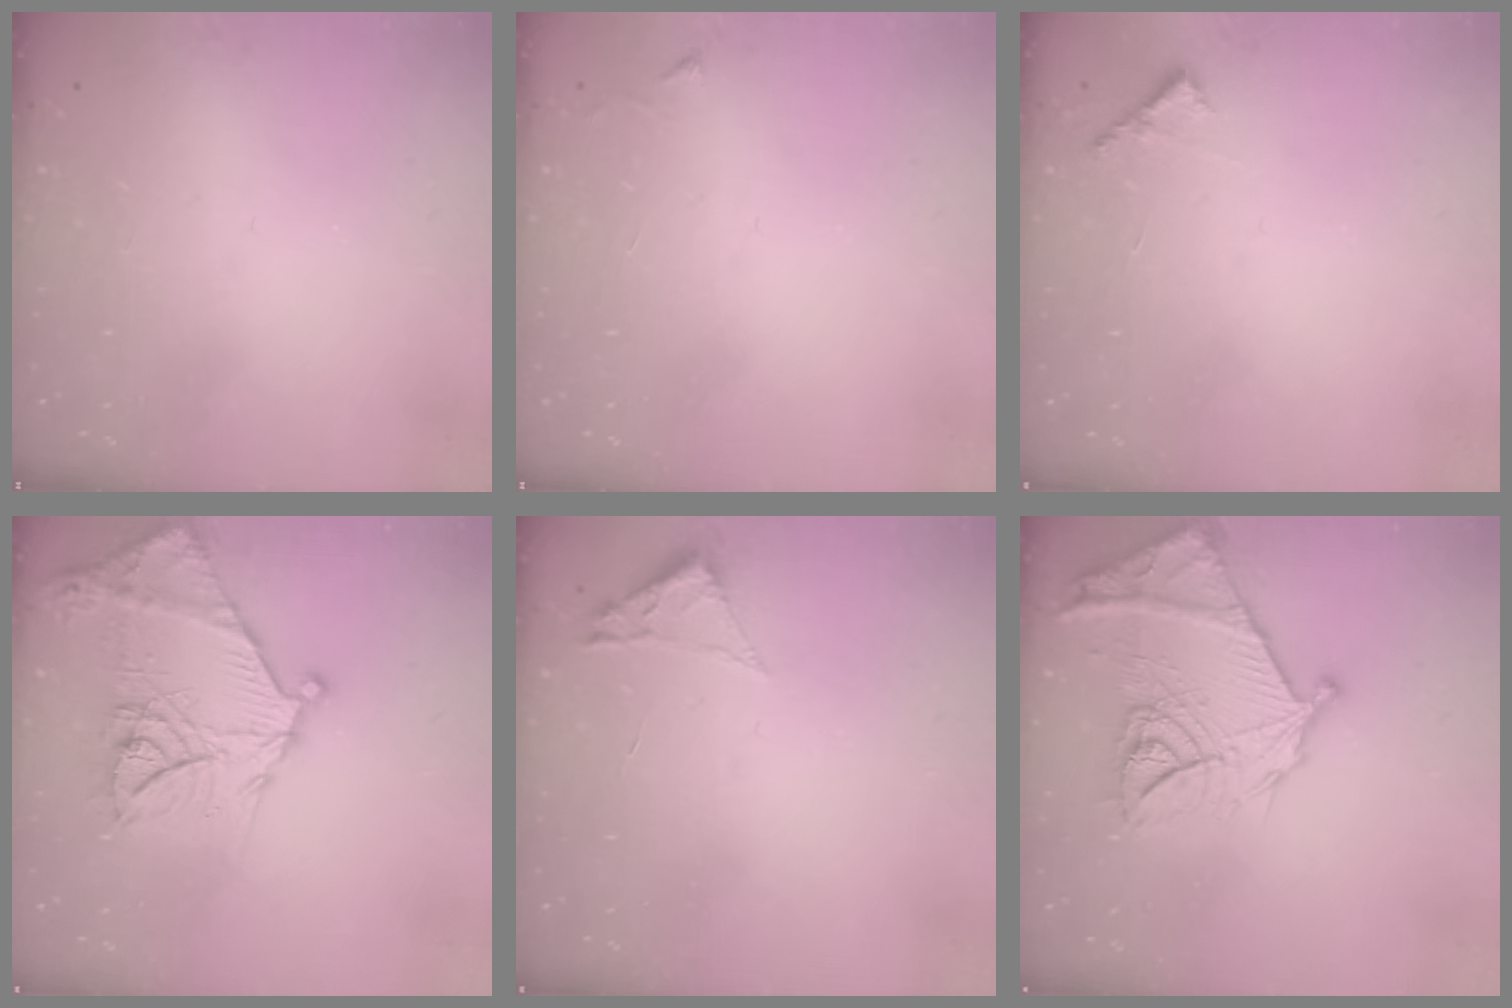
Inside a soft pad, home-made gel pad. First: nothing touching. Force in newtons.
{"total": 2.3, "press": 2.3, "slide": 0.4}
{"total": 5.8, "press": 5.8, "slide": 0.5}
{"total": 22.3, "press": 22.2, "slide": 2.0}
{"total": 1.8, "press": 1.8, "slide": 0.2}
{"total": 22.2, "press": 22.1, "slide": 2.4}